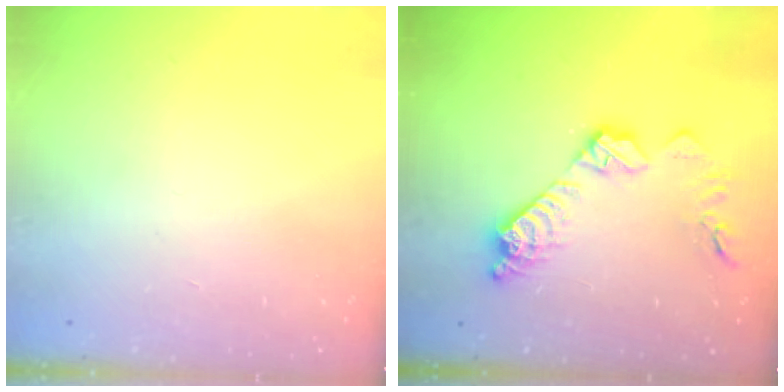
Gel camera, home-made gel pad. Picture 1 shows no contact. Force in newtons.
{"total": 12.9, "press": 12.9, "slide": 0.7}